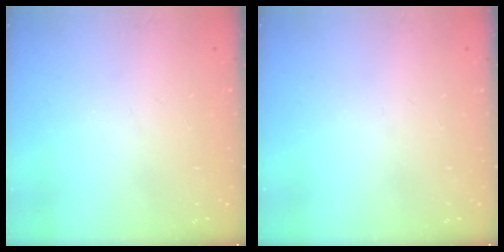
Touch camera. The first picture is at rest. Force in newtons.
{"total": 0.0}